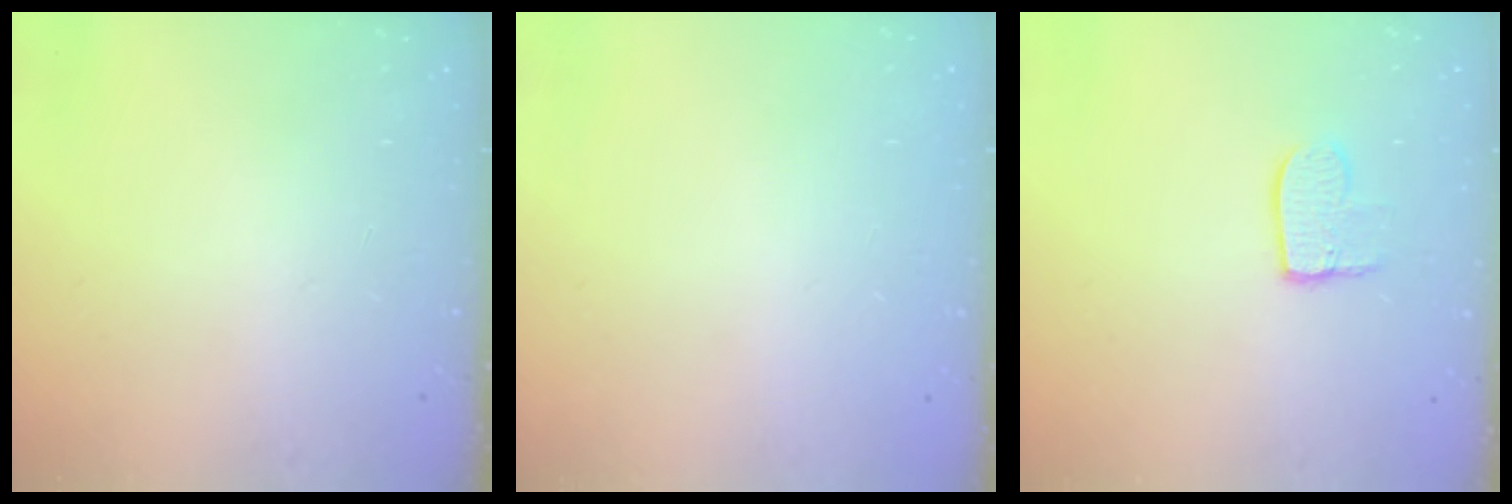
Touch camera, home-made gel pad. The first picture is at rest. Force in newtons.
{"total": 0.0}
{"total": 7.7, "press": 7.7, "slide": 0.5}